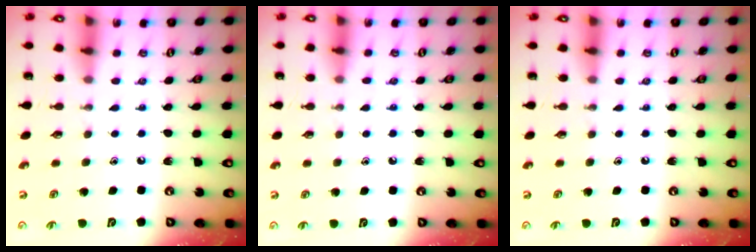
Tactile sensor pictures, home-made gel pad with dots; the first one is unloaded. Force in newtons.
{"total": 3.0, "press": 3.0, "slide": 0.4}
{"total": 0.0}